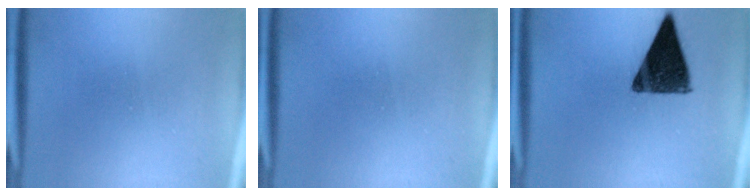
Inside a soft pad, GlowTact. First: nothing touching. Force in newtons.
{"total": 1.6}
{"total": 12.7}